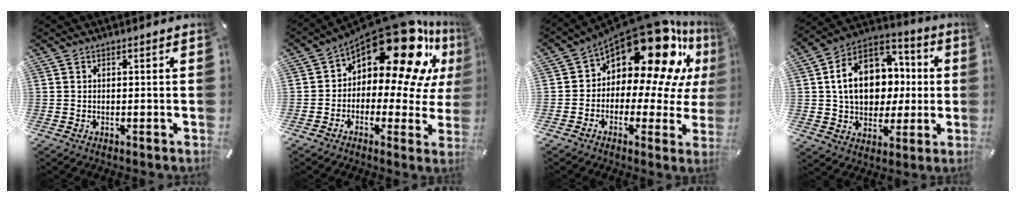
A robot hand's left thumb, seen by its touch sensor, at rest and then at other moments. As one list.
[{"total": 21.0, "force": [12.4, 9.4, 14.1], "torque": [-0.207, -0.098, 0.204]}, {"total": 18.8, "force": [11.4, 9.0, 11.9], "torque": [-0.193, -0.100, 0.190]}, {"total": 16.4, "force": [1.3, 13.2, 9.8], "torque": [-0.174, 0.006, 0.029]}]